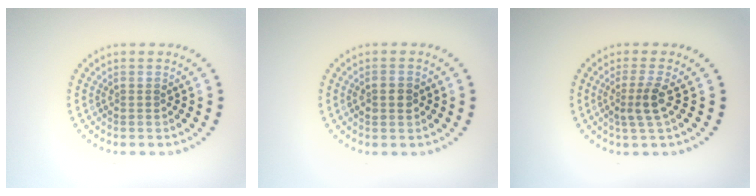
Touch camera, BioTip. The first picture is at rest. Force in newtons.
{"total": 1.4, "press": 1.4, "slide": 0.4}
{"total": 2.4, "press": 1.7, "slide": 1.6}